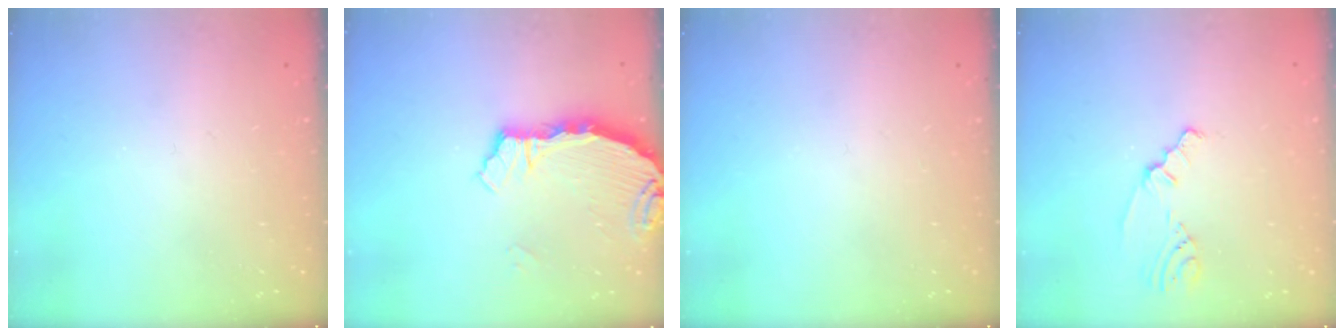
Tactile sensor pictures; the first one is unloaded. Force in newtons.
{"total": 3.9, "press": 3.9, "slide": 0.2}
{"total": 0.0}
{"total": 2.0, "press": 1.5, "slide": 1.4}